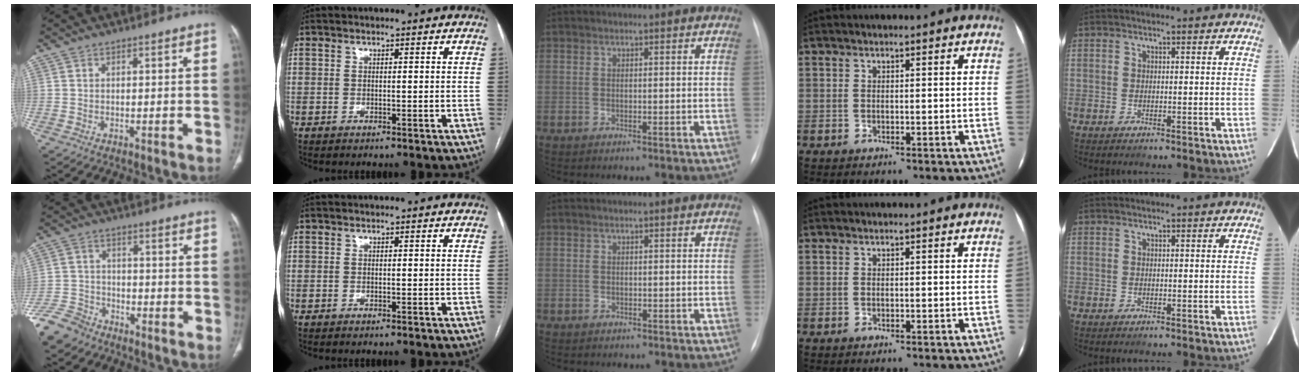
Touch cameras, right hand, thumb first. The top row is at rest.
{"thumb": {"total": 8.4, "force": [-6.5, 4.9, 2.2], "torque": [-0.047, 0.023, -0.130]}, "middle": {"total": 1.3, "force": [-0.9, 0.9, 0.2], "torque": [-0.008, 0.004, -0.013]}}